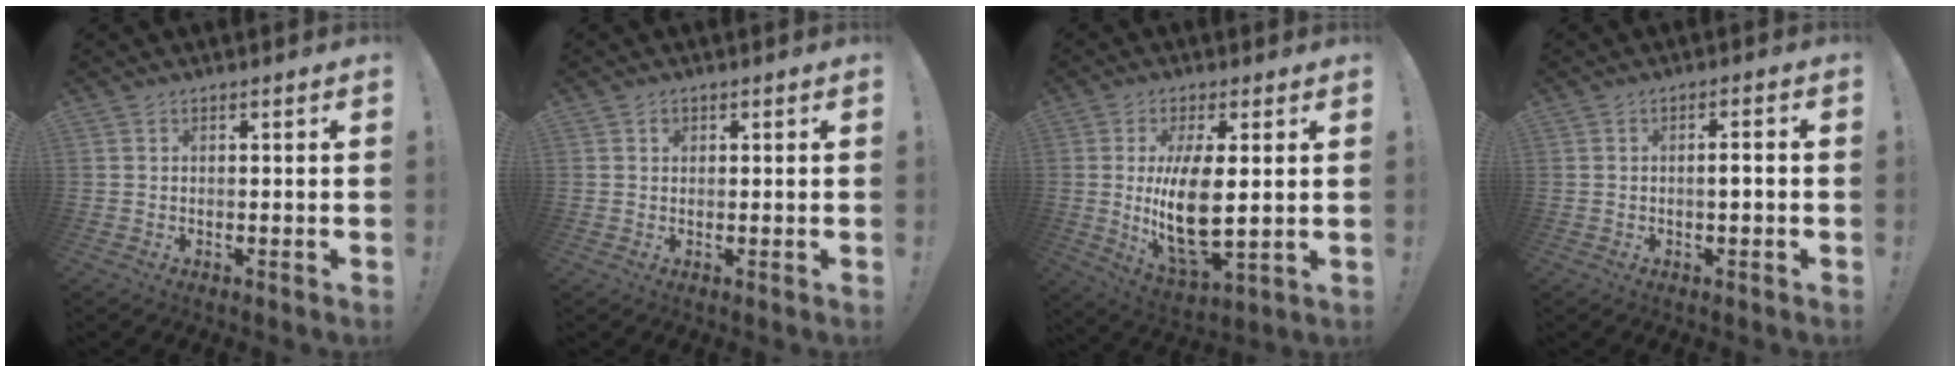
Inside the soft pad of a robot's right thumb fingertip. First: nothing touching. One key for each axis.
{"total": 0.7, "fx": 0.4, "fy": 0.6, "fz": 0.1, "tx": 0.002, "ty": -0.002, "tz": 0.006}
{"total": 14.4, "fx": 1.3, "fy": 6.0, "fz": 13.0, "tx": -0.248, "ty": -0.025, "tz": 0.017}
{"total": 2.3, "fx": -0.5, "fy": 0.2, "fz": 2.2, "tx": -0.032, "ty": 0.000, "tz": -0.013}